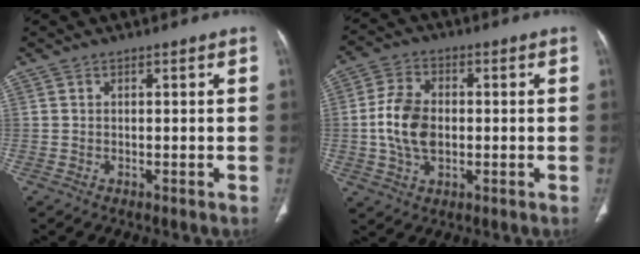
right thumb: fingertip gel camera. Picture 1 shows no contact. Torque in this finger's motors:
{"motor_torque": [1.57, 1.37, 0.88, -0.79, 0.06]}